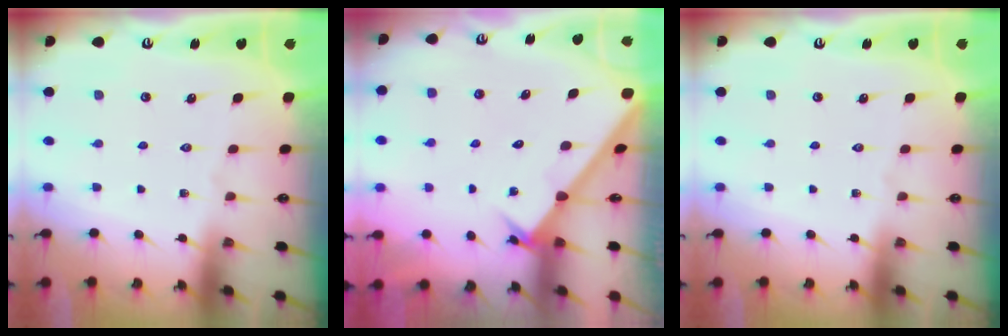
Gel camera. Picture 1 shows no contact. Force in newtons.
{"total": 2.1, "press": 2.1, "slide": 0.3}
{"total": 0.0}